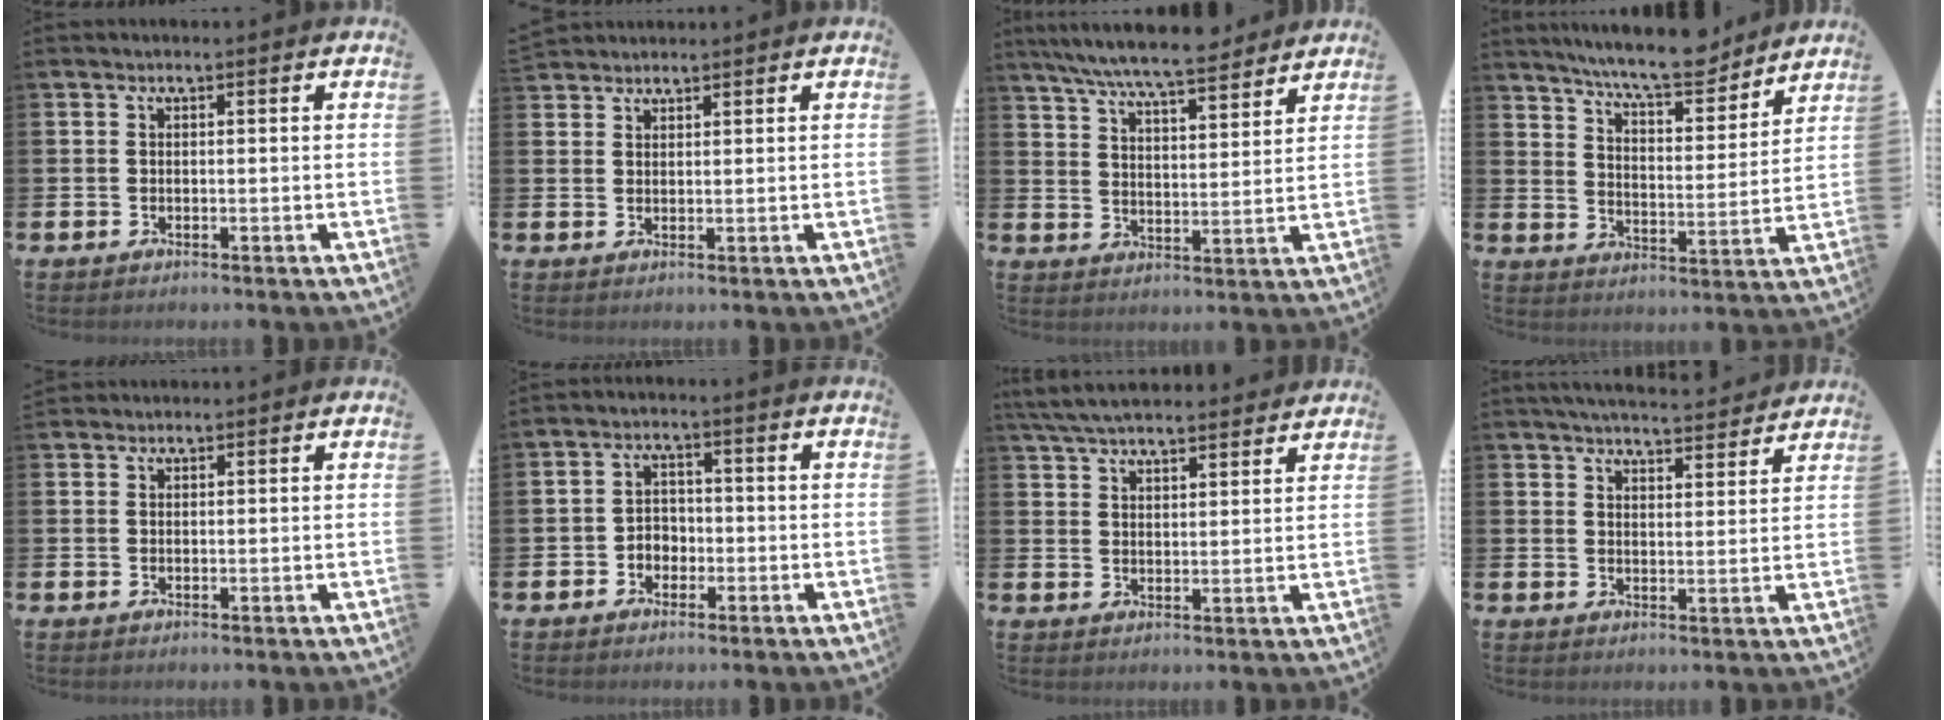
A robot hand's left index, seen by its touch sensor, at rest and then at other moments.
{"total": 2.1, "force": [2.0, 0.5, -0.2], "torque": [0.013, -0.008, 0.036]}
{"total": 7.9, "force": [7.5, 0.6, 2.6], "torque": [-0.070, -0.039, 0.134]}
{"total": 9.3, "force": [8.7, 1.3, 3.1], "torque": [-0.076, -0.051, 0.155]}
{"total": 1.5, "force": [1.4, 0.5, -0.1], "torque": [0.013, -0.002, 0.025]}
{"total": 2.8, "force": [-1.4, 2.2, 0.9], "torque": [-0.022, 0.008, -0.032]}
{"total": 5.6, "force": [5.4, 0.8, 1.3], "torque": [-0.044, -0.023, 0.099]}
{"total": 5.1, "force": [5.0, 0.3, 0.6], "torque": [-0.021, -0.030, 0.089]}